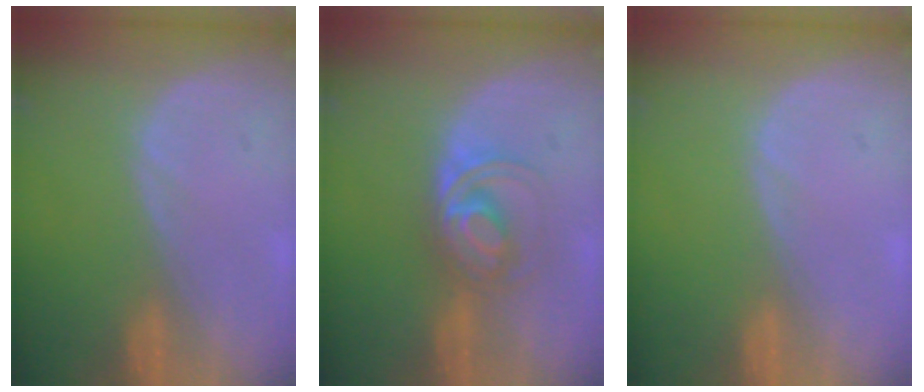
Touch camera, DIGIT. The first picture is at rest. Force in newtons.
{"total": 5.8, "press": 5.4, "slide": 2.0}
{"total": 0.0}